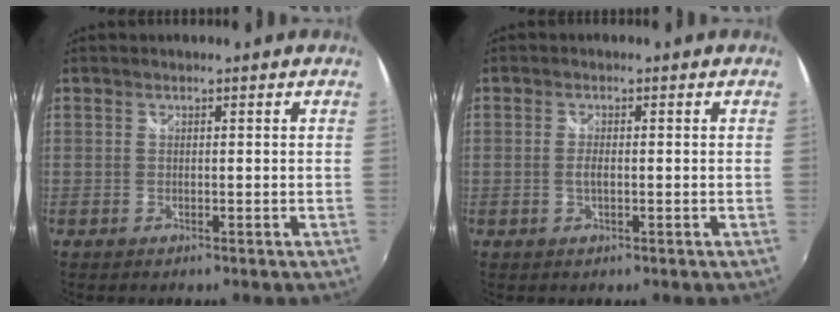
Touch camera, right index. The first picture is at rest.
{"total": 1.5, "force": [-0.3, 0.5, 1.4], "torque": [-0.030, -0.001, -0.006]}